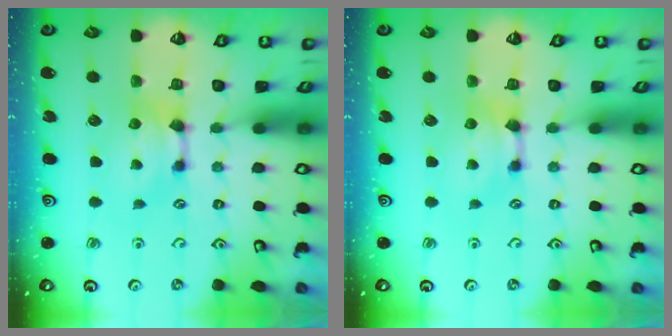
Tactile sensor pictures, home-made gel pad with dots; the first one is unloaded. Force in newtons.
{"total": 0.0}